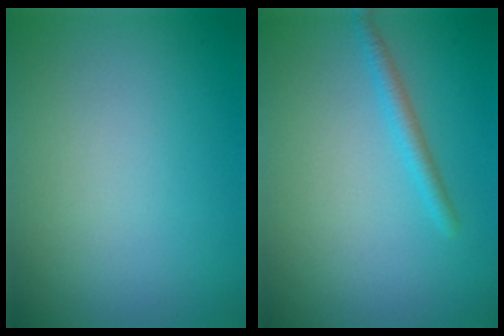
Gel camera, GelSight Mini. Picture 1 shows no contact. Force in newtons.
{"total": 1.6, "press": 1.6, "slide": 0.1}